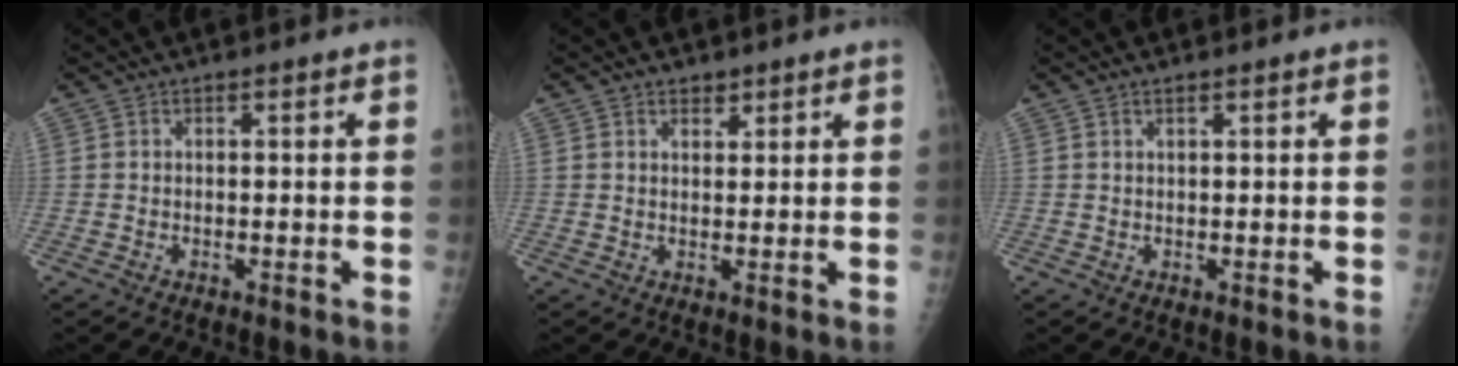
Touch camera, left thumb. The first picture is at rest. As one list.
[{"total": 2.0, "force": [1.5, 1.1, 0.7], "torque": [0.002, -0.009, 0.021]}, {"total": 0.8, "force": [0.6, 0.1, 0.5], "torque": [-0.009, 0.000, 0.011]}]